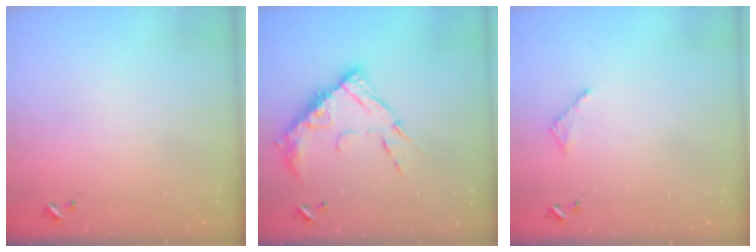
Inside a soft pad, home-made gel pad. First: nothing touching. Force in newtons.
{"total": 16.0, "press": 15.9, "slide": 1.4}
{"total": 2.8, "press": 2.7, "slide": 0.3}